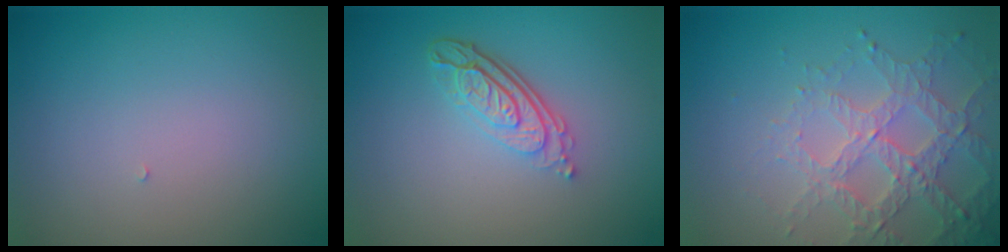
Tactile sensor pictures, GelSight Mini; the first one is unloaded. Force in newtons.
{"total": 4.0, "press": 2.8, "slide": 2.8}
{"total": 3.9, "press": 3.7, "slide": 1.3}